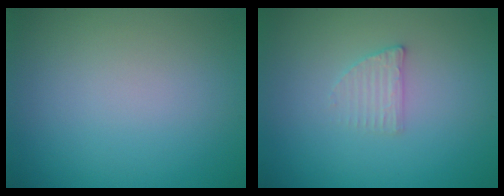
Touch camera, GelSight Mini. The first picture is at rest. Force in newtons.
{"total": 1.6, "press": 1.5, "slide": 0.3}